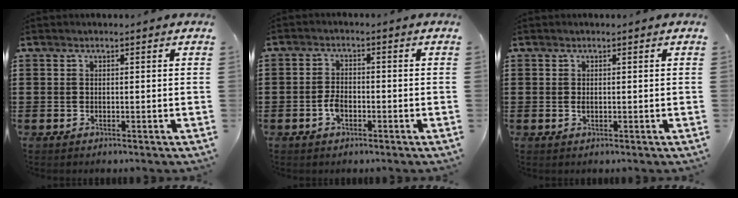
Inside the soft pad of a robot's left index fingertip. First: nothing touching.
{"total": 2.9, "force": [-1.1, 1.6, 2.2], "torque": [-0.056, -0.001, -0.025]}
{"total": 0.8, "force": [0.0, 0.3, 0.7], "torque": [-0.016, -0.002, 0.001]}